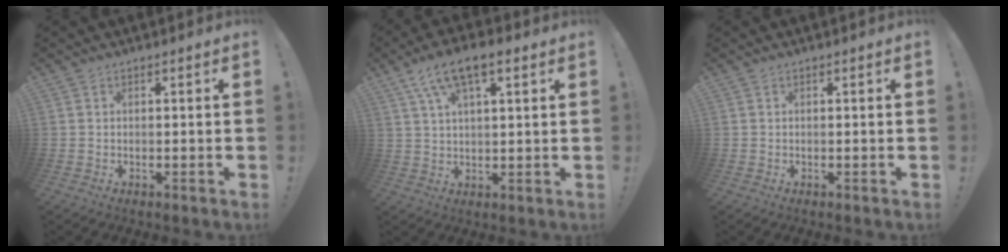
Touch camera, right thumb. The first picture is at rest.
{"total": 9.9, "force": [5.5, 3.8, 7.3], "torque": [-0.122, -0.017, 0.101]}
{"total": 0.0}